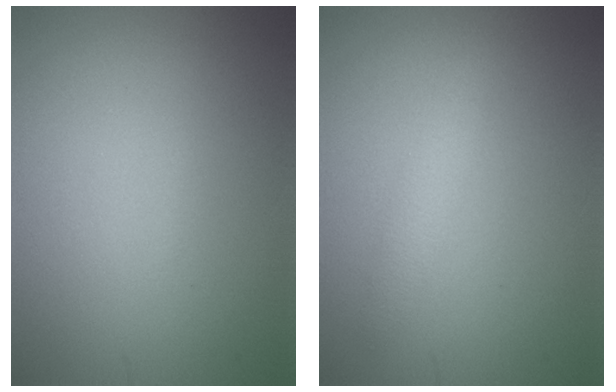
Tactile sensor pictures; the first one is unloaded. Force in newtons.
{"total": 1.7, "press": 1.7, "slide": 0.1}